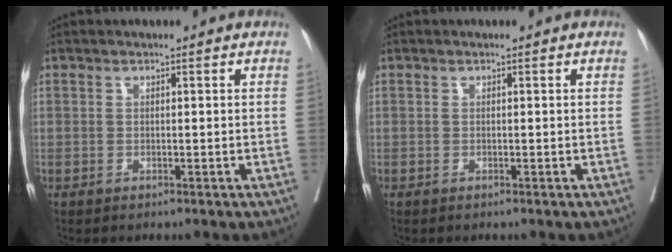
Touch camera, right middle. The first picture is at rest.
{"total": 0.0}